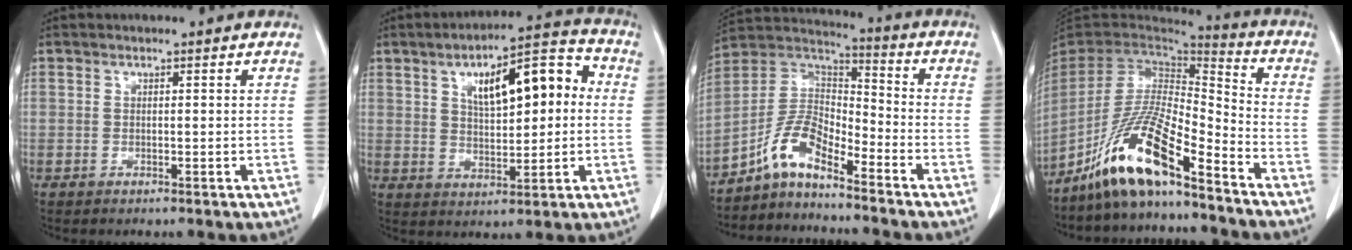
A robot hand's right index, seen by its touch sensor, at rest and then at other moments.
{"total": 12.9, "force": [2.8, 4.5, 11.7], "torque": [-0.174, 0.037, 0.046]}
{"total": 7.7, "force": [-5.9, 2.5, 4.4], "torque": [-0.099, 0.020, -0.122]}
{"total": 14.6, "force": [-10.4, 1.5, 10.1], "torque": [-0.198, -0.006, -0.194]}